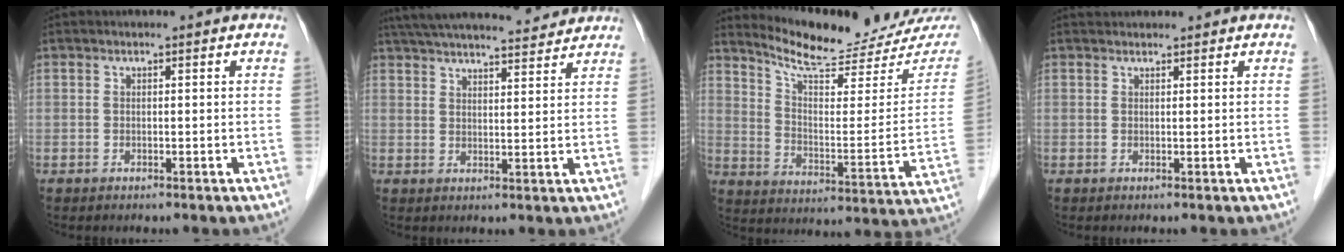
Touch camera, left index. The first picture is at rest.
{"total": 18.9, "force": [17.2, 3.1, 7.2], "torque": [-0.121, 0.037, 0.245]}
{"total": 18.6, "force": [17.2, 3.0, 6.3], "torque": [-0.096, -0.065, 0.230]}
{"total": 2.2, "force": [2.1, 0.5, 0.3], "torque": [-0.006, 0.025, 0.032]}